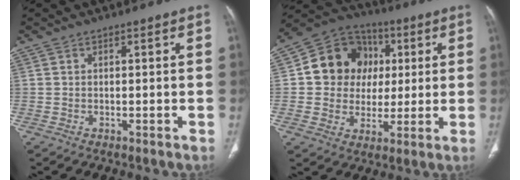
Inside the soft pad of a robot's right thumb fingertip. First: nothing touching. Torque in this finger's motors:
{"motor_torque": [-0.42, 1.55, 0.80, -0.56, 0.07]}